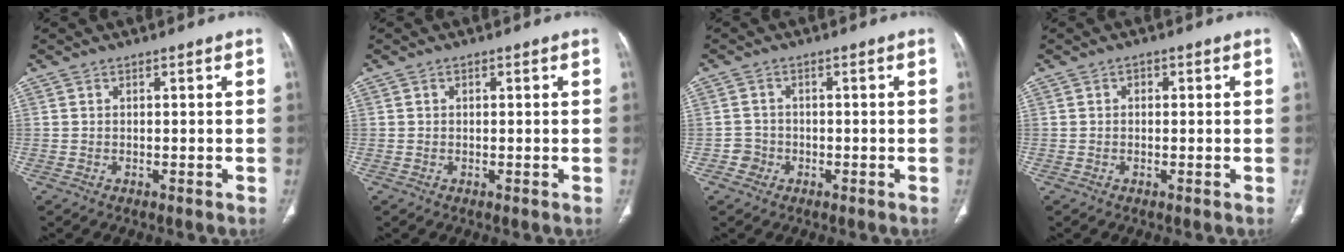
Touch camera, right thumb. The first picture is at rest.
{"total": 0.6, "force": [0.2, 0.5, 0.3], "torque": [0.000, 0.001, 0.002]}
{"total": 3.2, "force": [-1.3, 2.9, -0.1], "torque": [0.017, 0.013, -0.030]}
{"total": 1.2, "force": [0.2, 0.9, 0.7], "torque": [-0.004, 0.003, 0.000]}